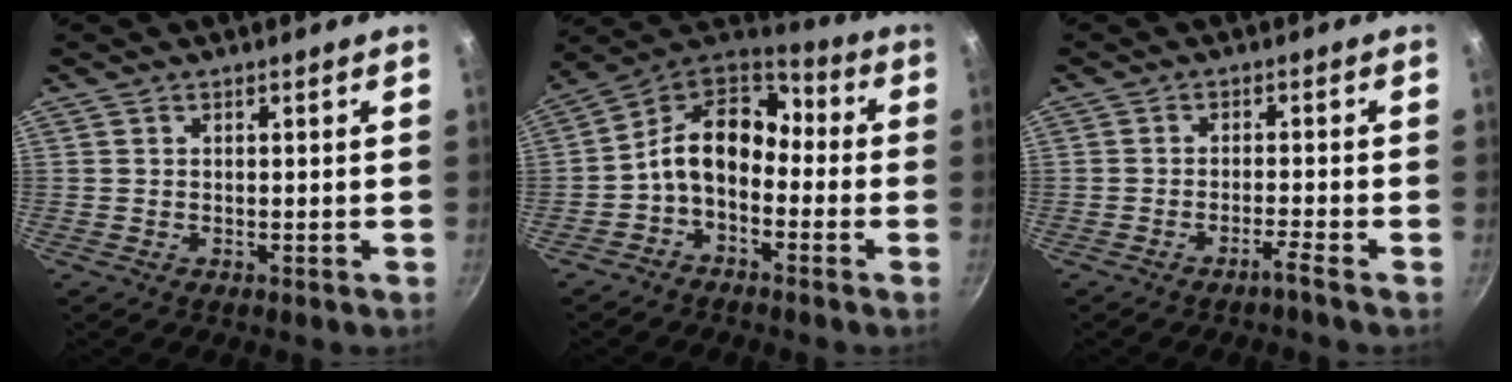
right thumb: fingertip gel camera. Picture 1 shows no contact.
{"total": 12.7, "force": [-2.2, 8.8, 8.9], "torque": [-0.136, 0.058, -0.064]}
{"total": 2.3, "force": [-1.8, -0.6, 1.4], "torque": [-0.035, 0.016, -0.029]}